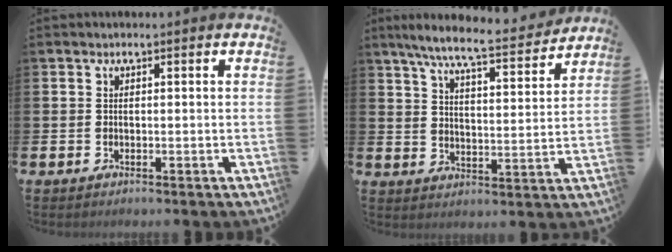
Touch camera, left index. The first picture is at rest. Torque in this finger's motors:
{"motor_torque": [0.98, -1.17, 0.64, 0.21]}